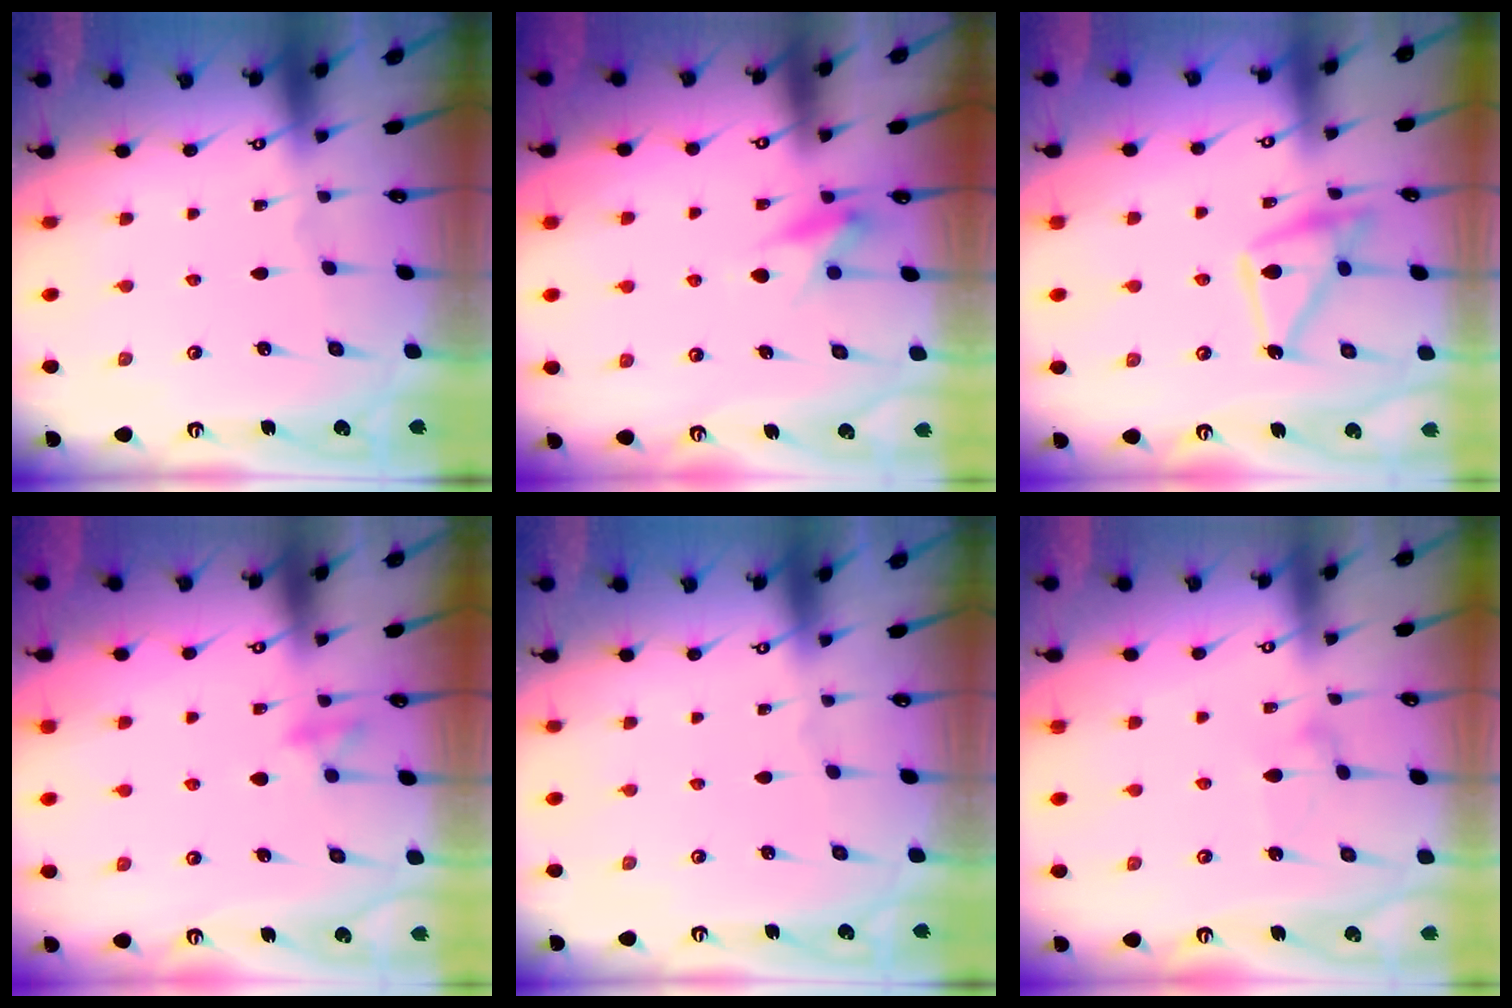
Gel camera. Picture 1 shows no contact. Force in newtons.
{"total": 8.7, "press": 8.6, "slide": 0.4}
{"total": 14.9, "press": 14.8, "slide": 1.1}
{"total": 9.0, "press": 8.9, "slide": 1.2}
{"total": 0.0}
{"total": 7.8, "press": 7.8, "slide": 0.4}